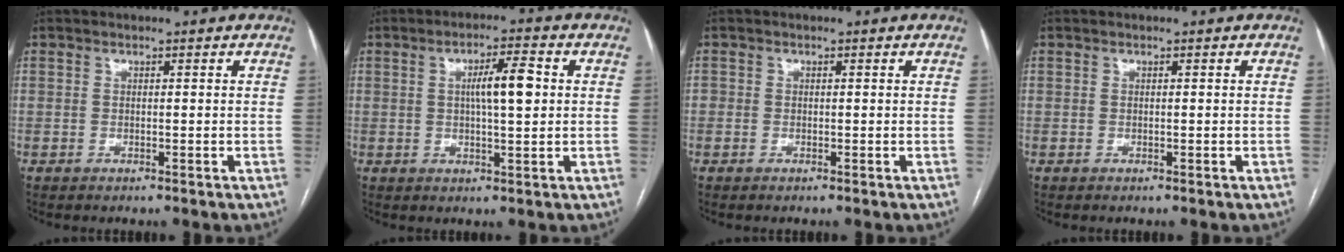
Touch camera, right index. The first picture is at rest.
{"total": 6.3, "force": [1.0, 0.9, 6.2], "torque": [-0.104, 0.011, 0.017]}
{"total": 0.7, "force": [-0.1, 0.7, 0.1], "torque": [0.006, 0.007, -0.002]}
{"total": 0.0}